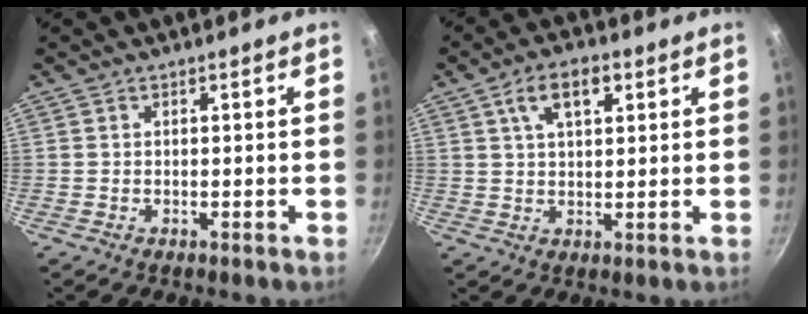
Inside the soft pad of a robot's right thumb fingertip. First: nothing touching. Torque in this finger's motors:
{"motor_torque": [0.14, 2.07, 0.49, -0.28, 0.15]}